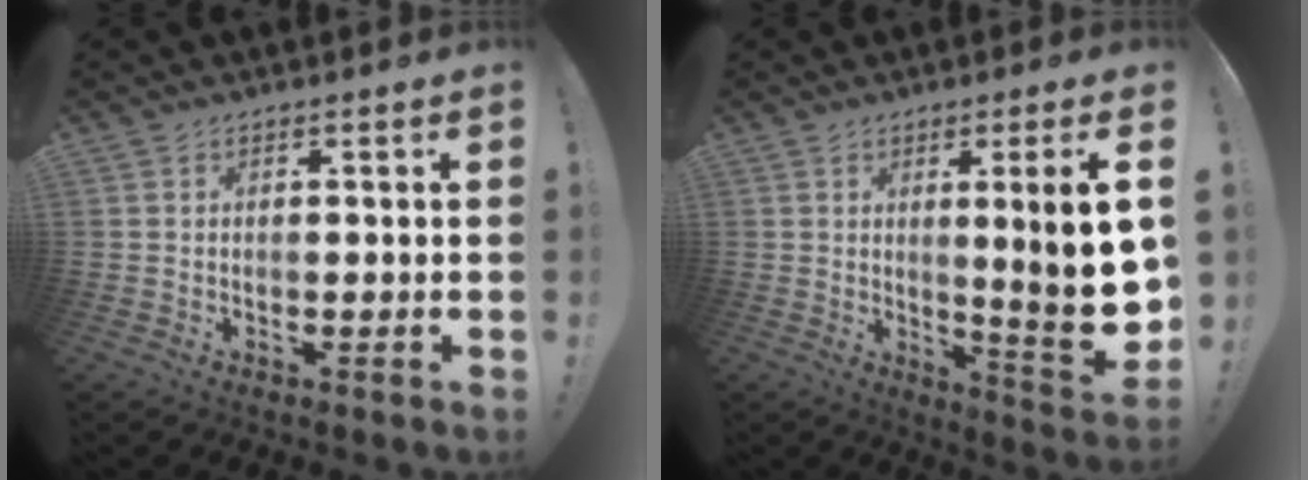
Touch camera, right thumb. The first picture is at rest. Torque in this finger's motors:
{"motor_torque": [-0.29, 1.17, 0.78, 0.69, 0.02]}